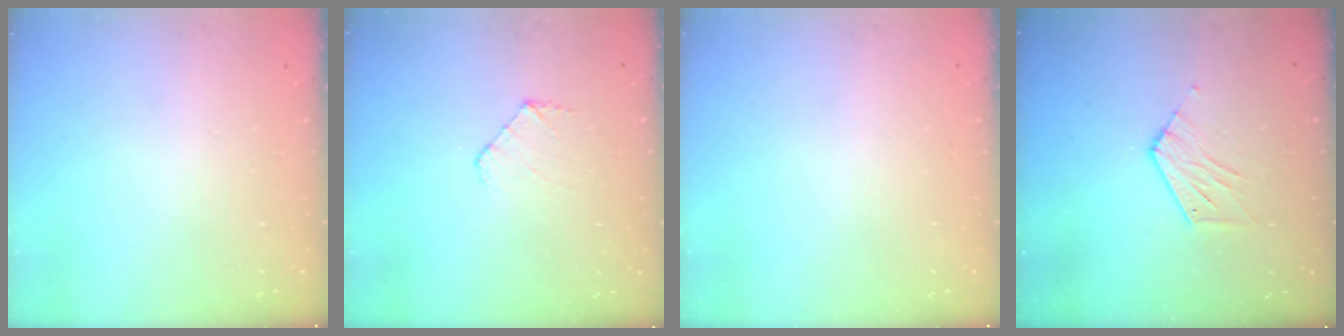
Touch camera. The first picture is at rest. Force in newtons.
{"total": 5.5, "press": 5.5, "slide": 0.5}
{"total": 0.0}
{"total": 6.1, "press": 6.1, "slide": 0.3}